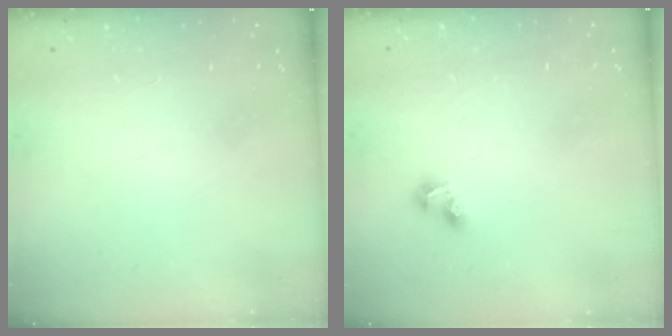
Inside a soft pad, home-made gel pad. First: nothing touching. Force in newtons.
{"total": 2.1, "press": 1.7, "slide": 1.1}